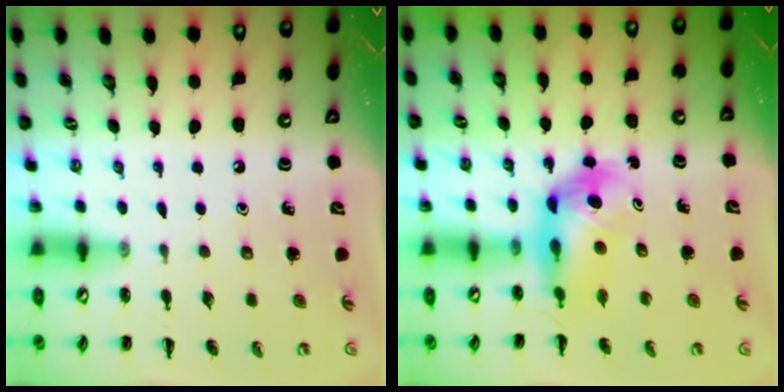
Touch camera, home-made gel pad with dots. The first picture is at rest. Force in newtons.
{"total": 5.1, "press": 5.0, "slide": 0.9}